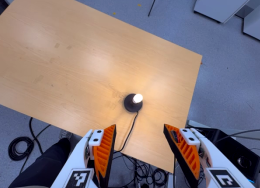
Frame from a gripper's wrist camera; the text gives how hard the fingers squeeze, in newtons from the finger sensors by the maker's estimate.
{"total": 0.0}